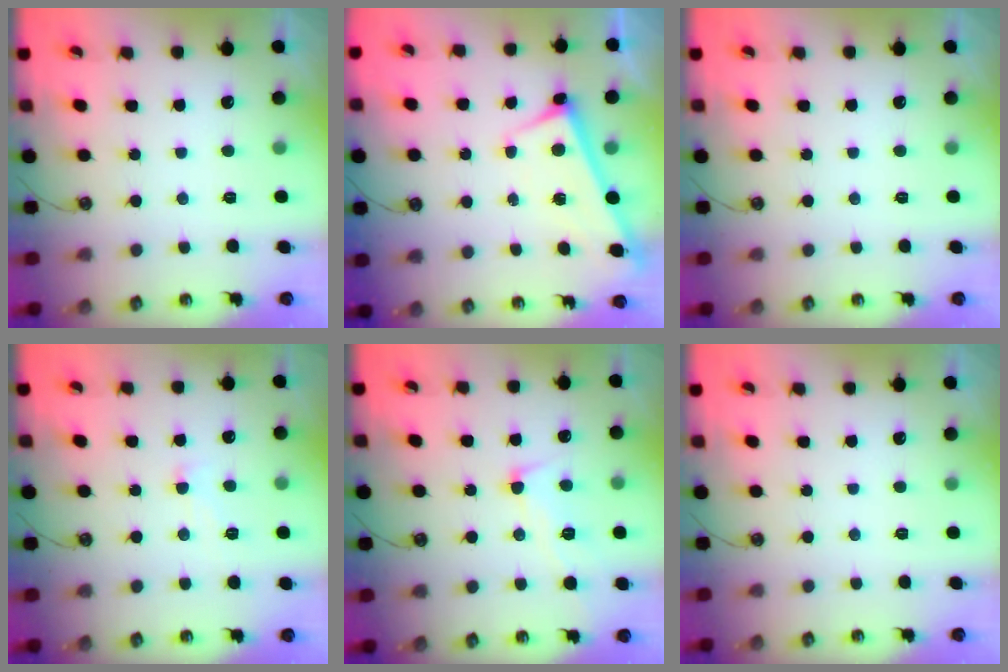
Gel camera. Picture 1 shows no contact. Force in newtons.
{"total": 2.8, "press": 2.8, "slide": 0.4}
{"total": 0.0}
{"total": 2.8, "press": 2.8, "slide": 0.5}
{"total": 3.8, "press": 3.7, "slide": 1.0}
{"total": 0.0}